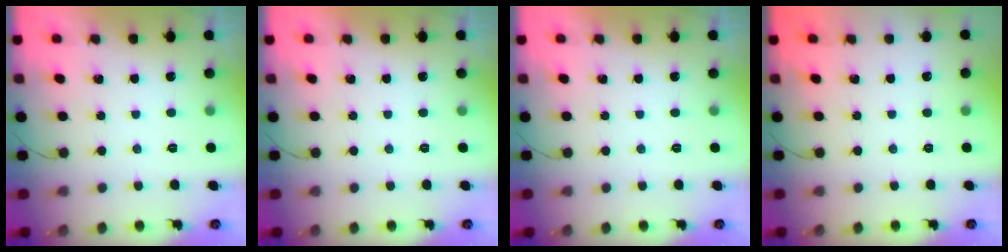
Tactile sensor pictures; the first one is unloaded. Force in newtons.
{"total": 0.0}
{"total": 0.0}
{"total": 0.0}